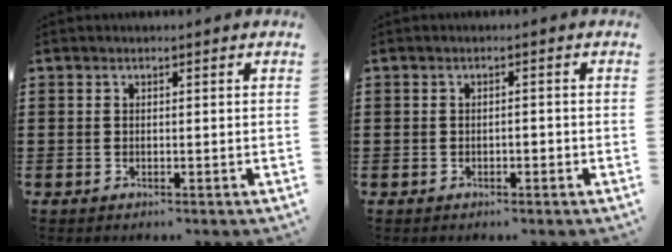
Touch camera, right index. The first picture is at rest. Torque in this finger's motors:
{"motor_torque": [0.14, 0.04, 0.00, 0.00]}